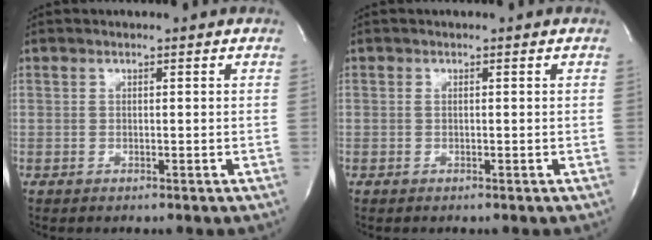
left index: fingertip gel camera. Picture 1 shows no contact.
{"total": 0.0}